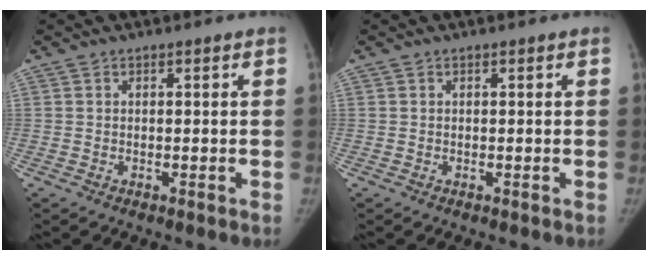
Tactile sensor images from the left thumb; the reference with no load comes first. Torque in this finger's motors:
{"motor_torque": [0.01, 0.01, 0.02, 0.01, 0.03]}